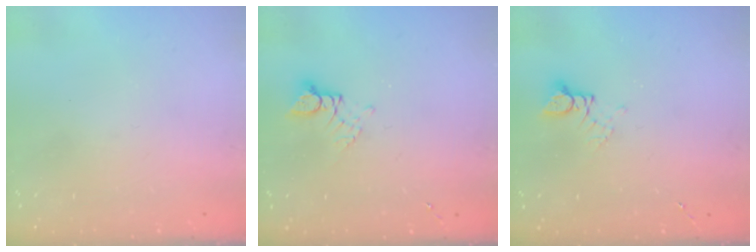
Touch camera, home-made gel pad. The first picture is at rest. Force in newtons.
{"total": 2.9, "press": 2.9, "slide": 0.4}
{"total": 2.6, "press": 2.6, "slide": 0.1}